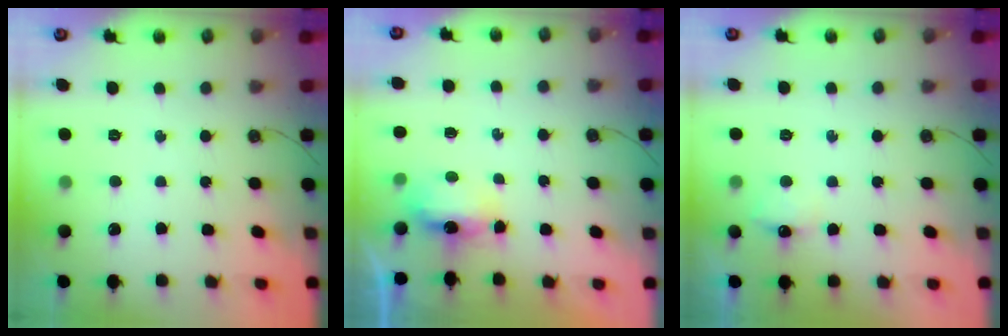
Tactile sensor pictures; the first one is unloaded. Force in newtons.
{"total": 5.0, "press": 5.0, "slide": 0.6}
{"total": 6.0, "press": 5.8, "slide": 1.5}